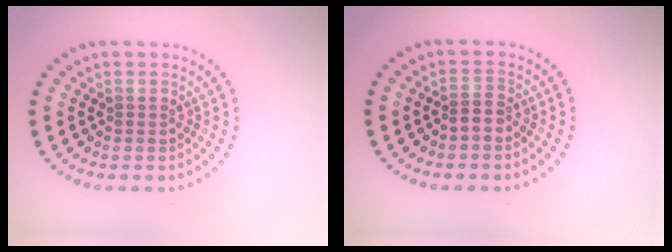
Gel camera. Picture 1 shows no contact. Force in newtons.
{"total": 1.6, "press": 1.2, "slide": 1.0}